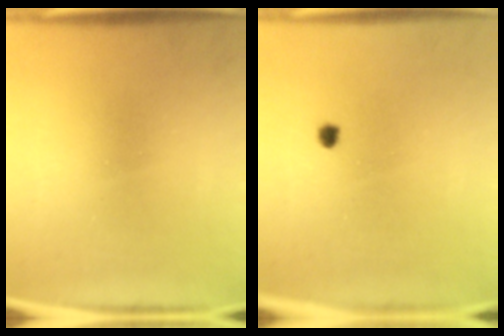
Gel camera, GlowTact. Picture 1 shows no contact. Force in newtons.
{"total": 0.9}